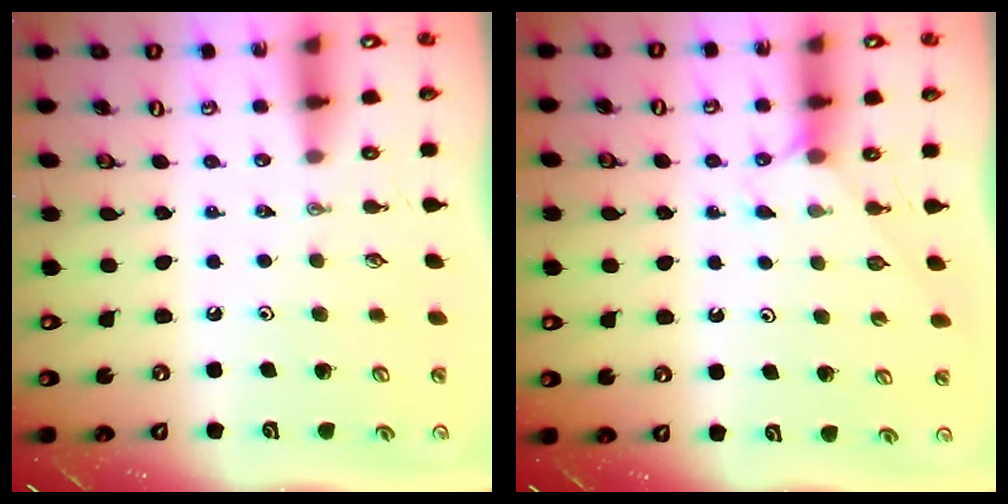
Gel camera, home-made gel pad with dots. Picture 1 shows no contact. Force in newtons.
{"total": 4.6, "press": 4.5, "slide": 0.6}